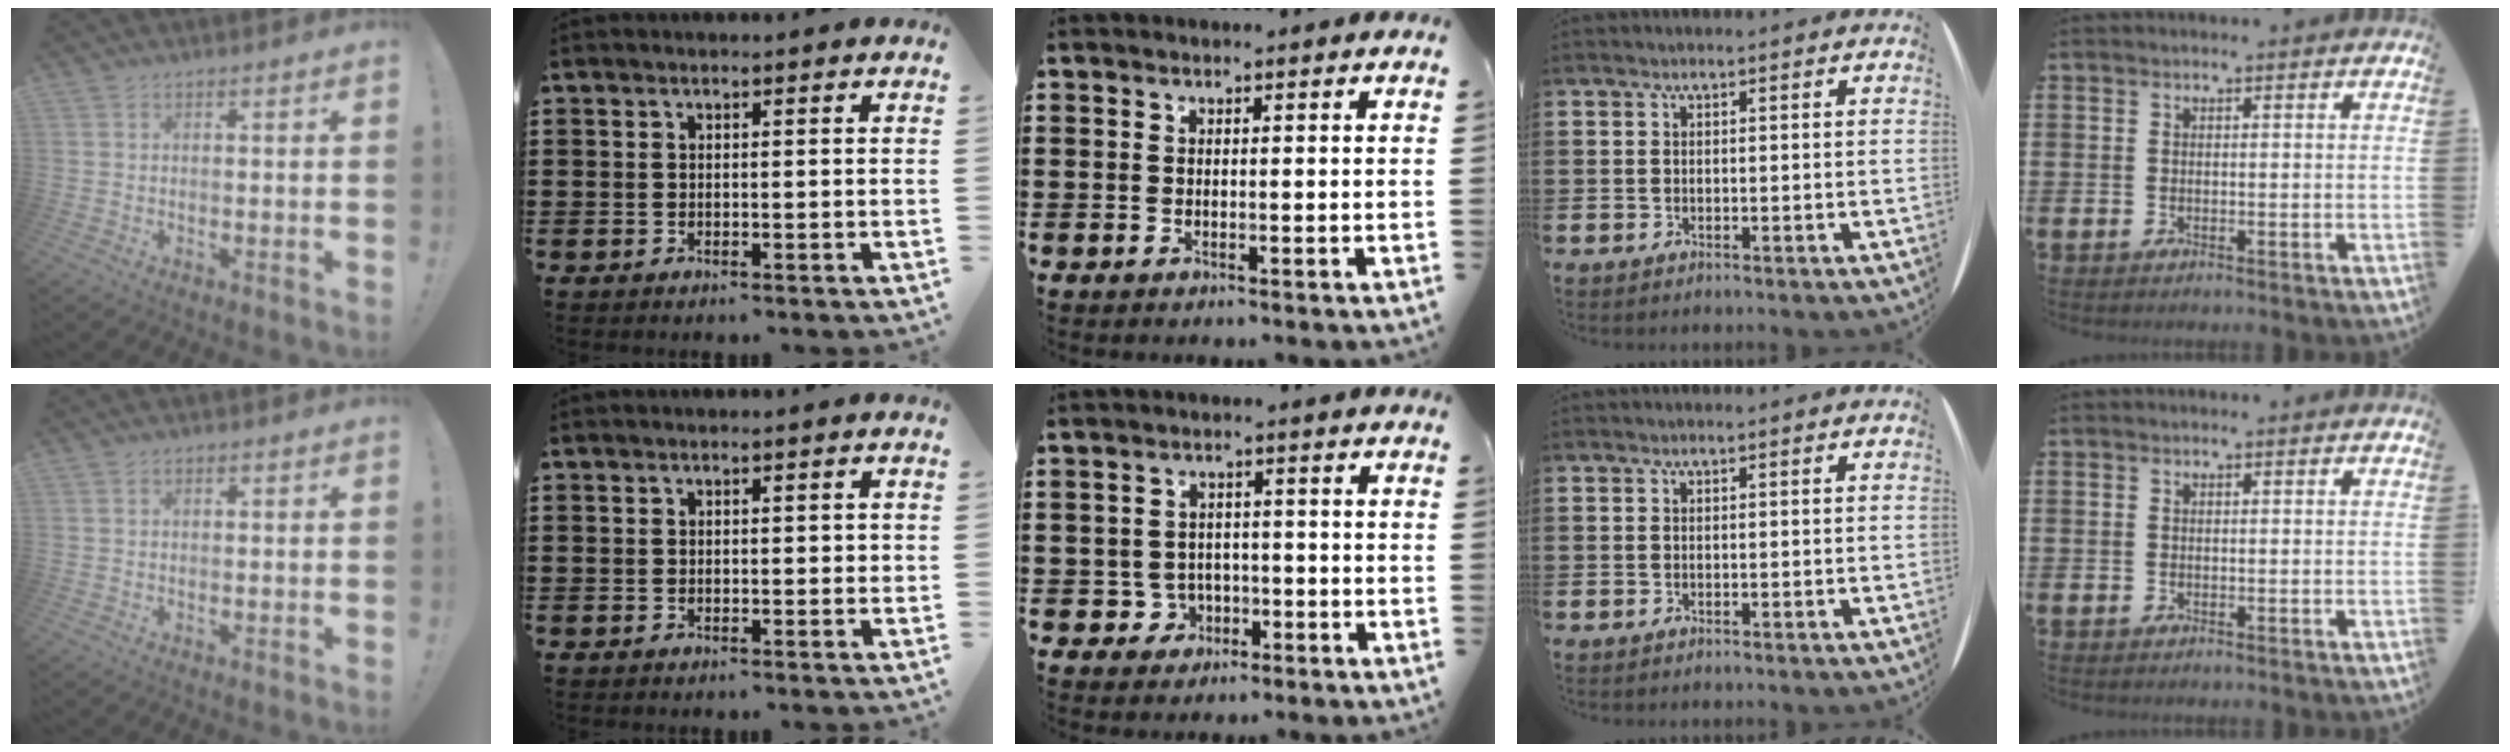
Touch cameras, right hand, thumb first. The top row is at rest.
{"thumb": {"total": 0.7, "force": [0.4, 0.4, 0.2], "torque": [0.001, 0.000, 0.007]}, "index": {"total": 0.6, "force": [0.2, 0.3, 0.5], "torque": [-0.010, 0.004, 0.002]}, "middle": {"total": 3.1, "force": [-1.6, 2.6, 0.8], "torque": [-0.025, 0.005, -0.036]}}